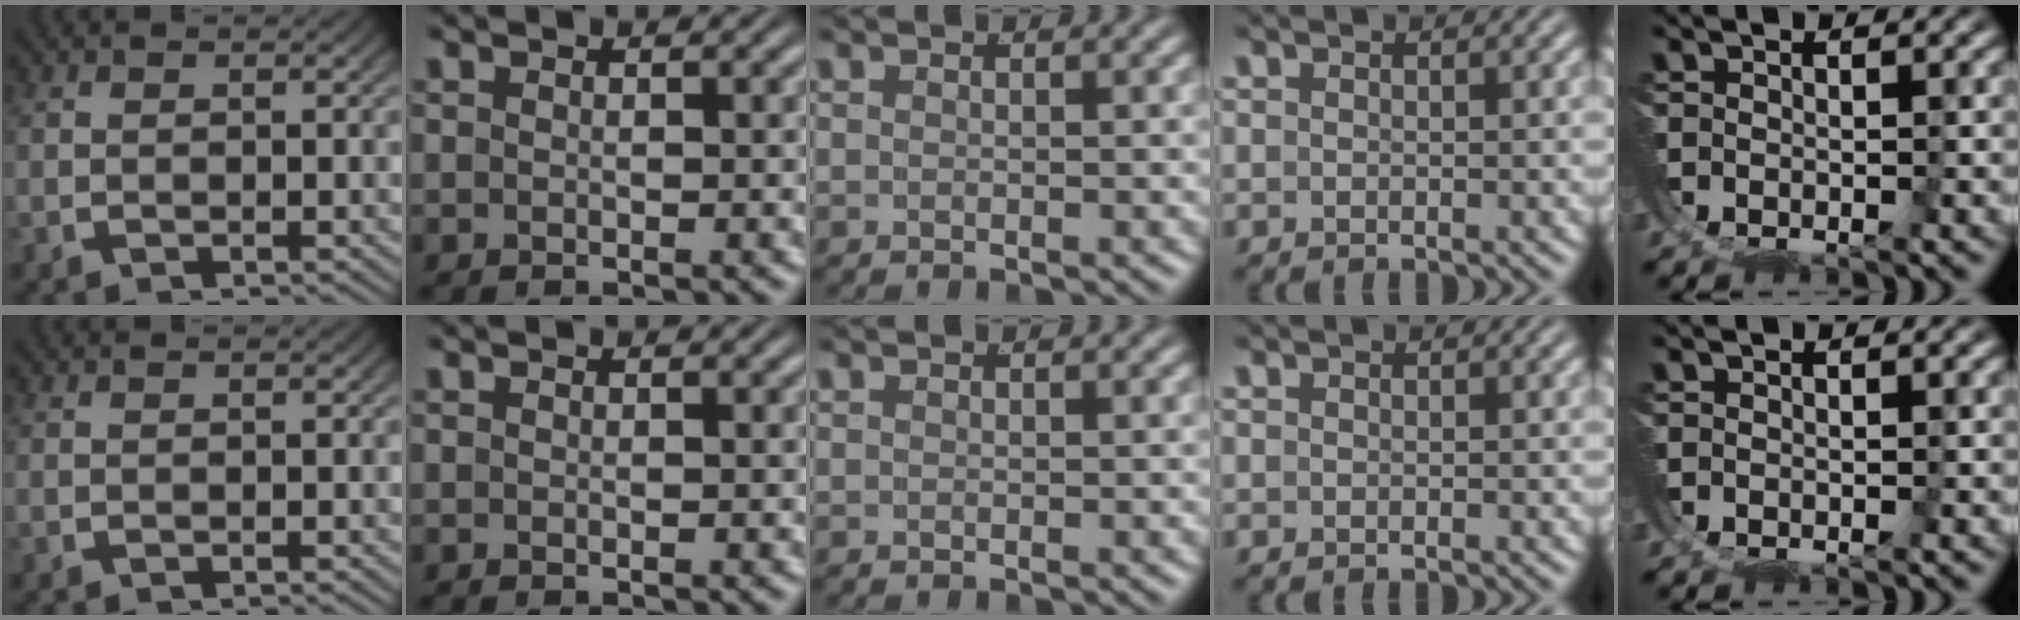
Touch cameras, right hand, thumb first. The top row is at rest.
{}